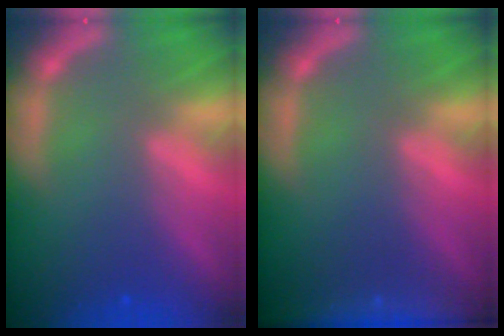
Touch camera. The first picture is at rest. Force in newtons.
{"total": 7.4}